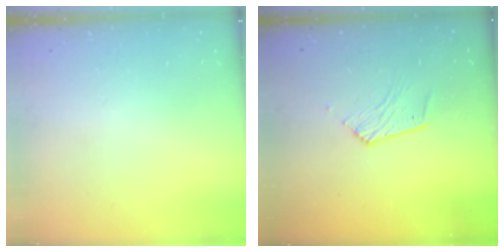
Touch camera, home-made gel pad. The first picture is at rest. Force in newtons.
{"total": 7.0, "press": 7.0, "slide": 0.5}